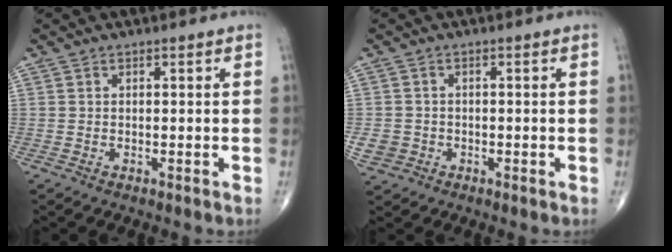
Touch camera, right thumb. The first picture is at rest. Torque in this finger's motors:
{"motor_torque": [1.38, 1.25, -0.06, -0.13, 0.00]}